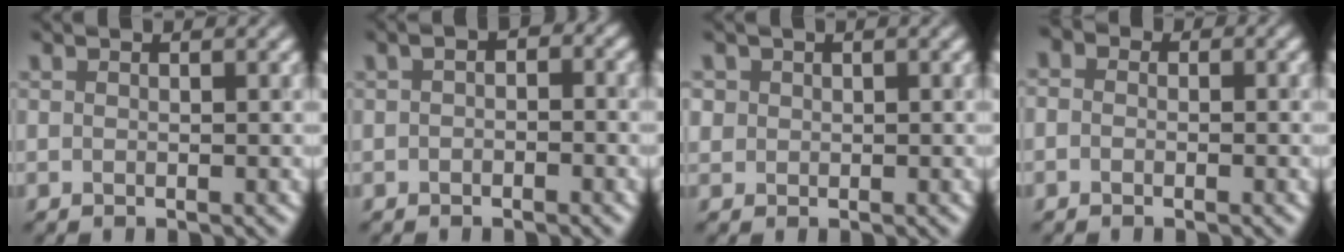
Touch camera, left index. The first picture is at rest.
{"total": 1.6, "force": [-0.3, 1.1, 1.2], "torque": [-0.022, 0.007, -0.010]}
{"total": 1.4, "force": [0.4, 1.2, 0.4], "torque": [-0.007, 0.010, 0.013]}
{"total": 2.5, "force": [0.4, 2.0, 1.5], "torque": [-0.008, 0.011, -0.031]}